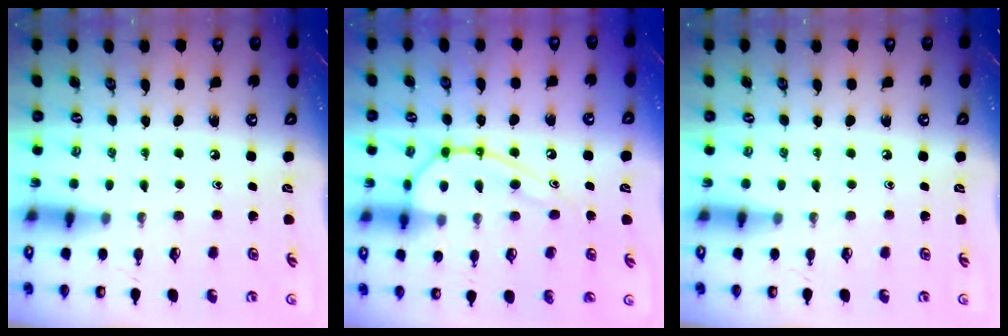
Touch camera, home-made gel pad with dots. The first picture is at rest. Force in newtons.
{"total": 12.7, "press": 12.7, "slide": 0.9}
{"total": 0.0}